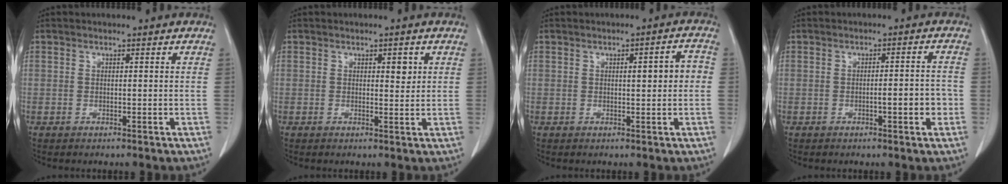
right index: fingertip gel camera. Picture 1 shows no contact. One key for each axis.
{"total": 2.1, "fx": 0.8, "fy": 0.9, "fz": 1.7, "tx": -0.022, "ty": -0.003, "tz": 0.012}
{"total": 3.9, "fx": 0.2, "fy": 0.9, "fz": 3.7, "tx": -0.051, "ty": 0.012, "tz": 0.002}
{"total": 4.0, "fx": -1.2, "fy": 0.8, "fz": 3.7, "tx": -0.054, "ty": 0.007, "tz": -0.013}